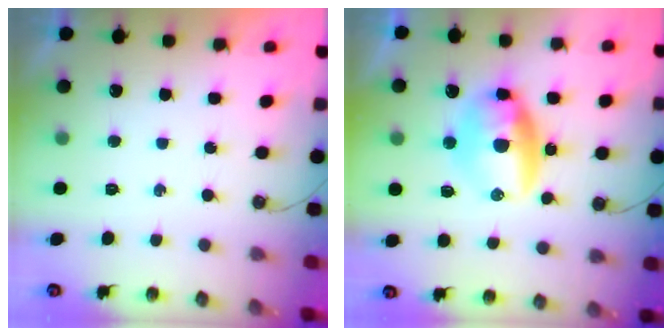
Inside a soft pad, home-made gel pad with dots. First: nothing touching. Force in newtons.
{"total": 19.1, "press": 13.3, "slide": 13.8}